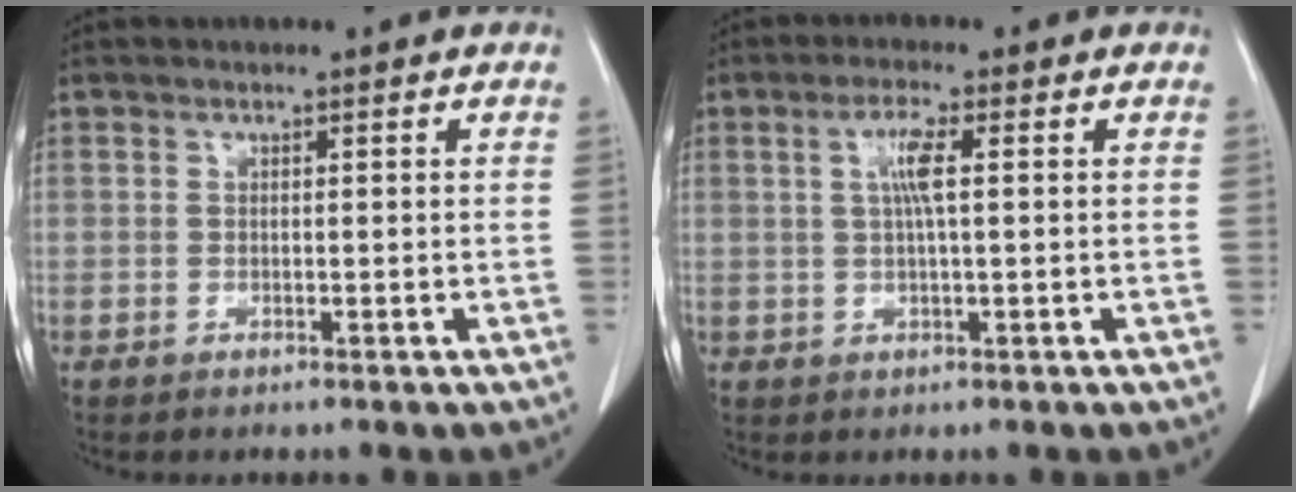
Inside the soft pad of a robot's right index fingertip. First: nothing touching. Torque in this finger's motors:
{"motor_torque": [0.52, 0.07, 0.22, 0.08]}